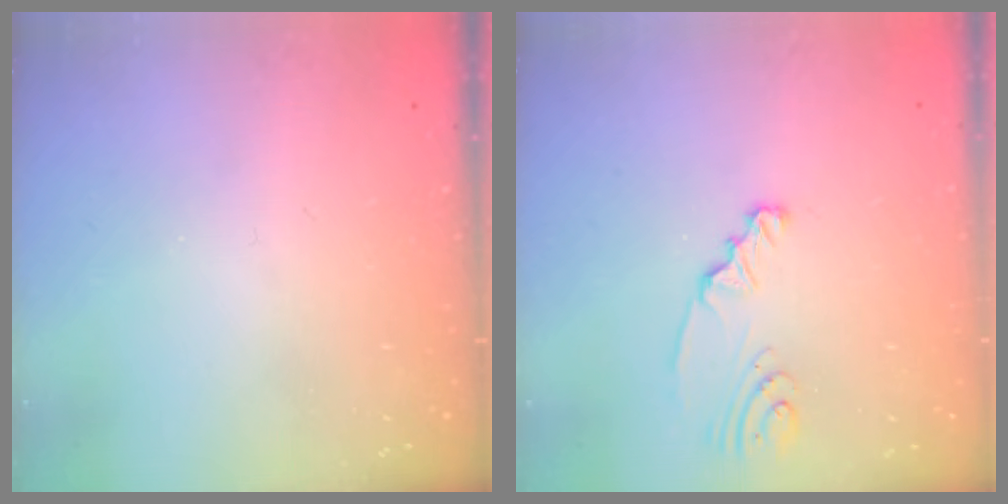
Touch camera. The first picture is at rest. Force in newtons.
{"total": 2.4, "press": 2.4, "slide": 0.3}